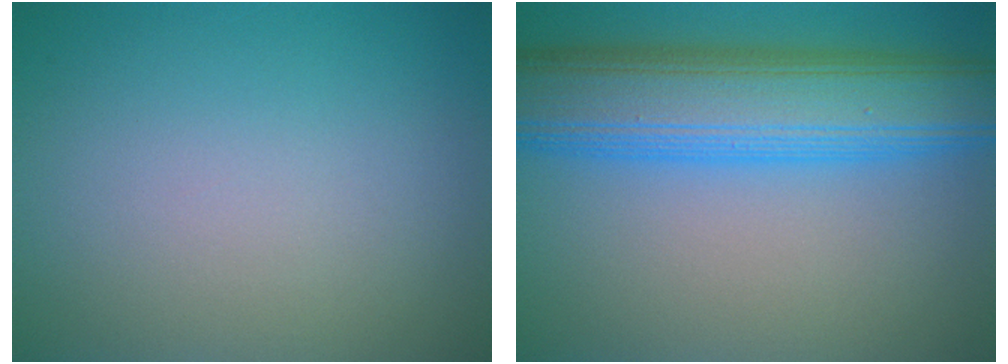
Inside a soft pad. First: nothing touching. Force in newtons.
{"total": 10.4, "press": 10.4, "slide": 0.4}